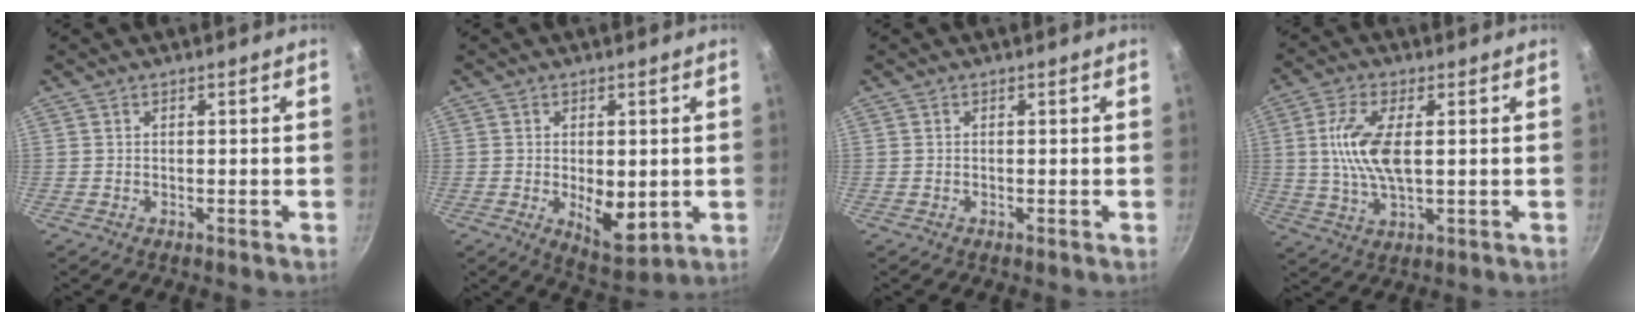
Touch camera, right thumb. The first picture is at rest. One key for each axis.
{"total": 8.3, "fx": -0.9, "fy": 4.2, "fz": 7.1, "tx": -0.092, "ty": -0.019, "tz": 0.000}
{"total": 0.0}
{"total": 10.2, "fx": 1.4, "fy": 4.2, "fz": 9.2, "tx": -0.185, "ty": 0.000, "tz": 0.026}